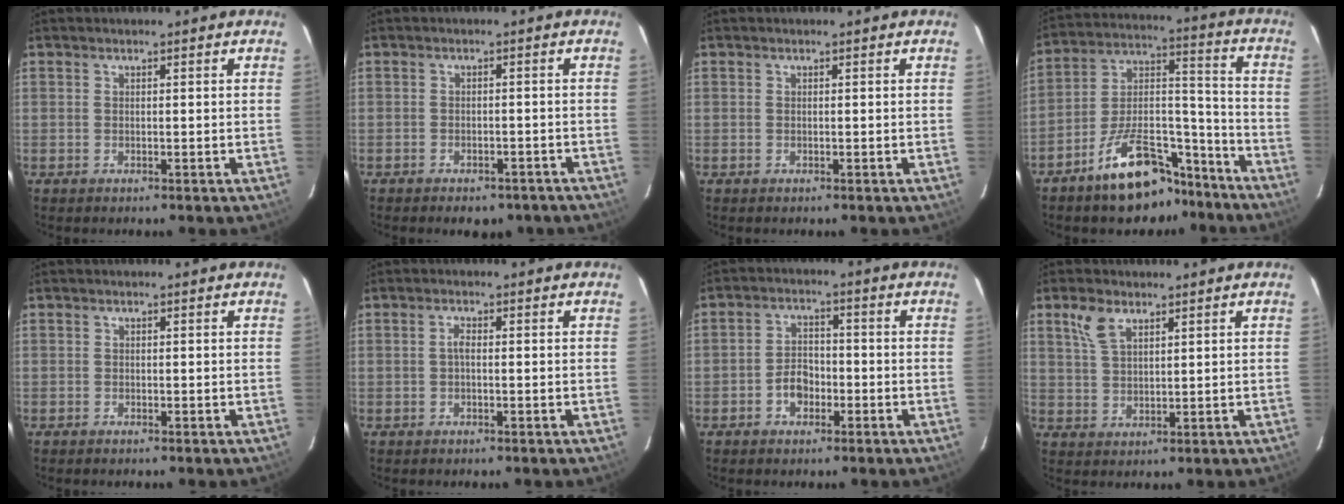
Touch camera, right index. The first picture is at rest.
{"total": 7.9, "force": [-6.2, 3.8, 3.0], "torque": [-0.064, 0.000, -0.067]}
{"total": 0.0}
{"total": 16.6, "force": [-12.3, 7.2, 8.5], "torque": [-0.151, 0.049, -0.181]}
{"total": 0.7, "force": [-0.5, 0.5, -0.1], "torque": [-0.002, 0.002, -0.010]}
{"total": 1.2, "force": [-0.2, 0.5, 1.1], "torque": [-0.021, 0.006, -0.006]}
{"total": 4.5, "force": [-2.1, 3.3, 2.4], "torque": [-0.046, 0.013, -0.033]}
{"total": 5.1, "force": [3.0, 2.5, 3.2], "torque": [-0.068, 0.010, 0.063]}